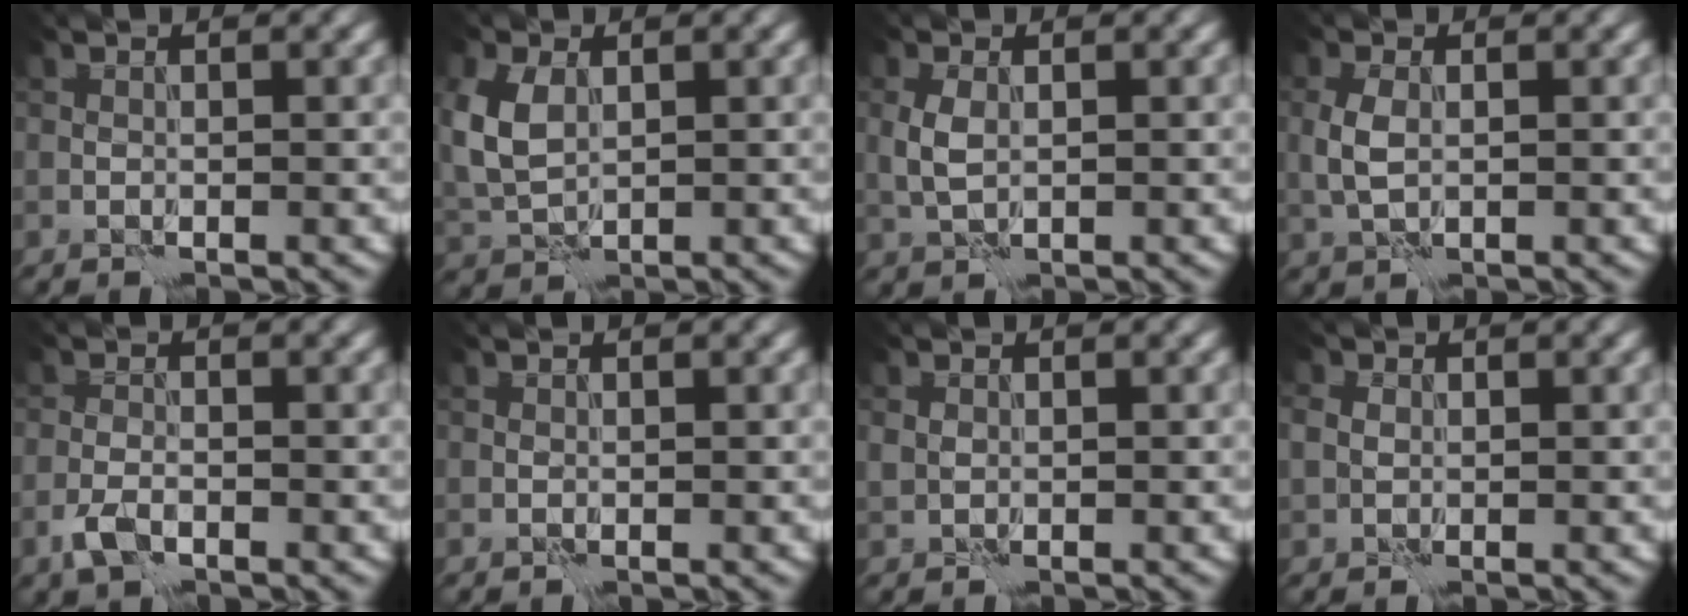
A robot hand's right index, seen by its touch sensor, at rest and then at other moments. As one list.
[{"total": 4.4, "force": [1.1, 2.9, 3.1], "torque": [-0.084, 0.004, 0.023]}, {"total": 1.7, "force": [0.3, 1.1, 1.3], "torque": [-0.036, -0.001, 0.009]}, {"total": 2.0, "force": [0.2, 1.3, 1.5], "torque": [-0.043, -0.002, 0.004]}, {"total": 2.0, "force": [-1.3, 0.8, 1.2], "torque": [-0.026, -0.001, -0.031]}, {"total": 0.0}, {"total": 0.6, "force": [0.2, 0.6, 0.2], "torque": [-0.003, -0.003, 0.003]}, {"total": 1.6, "force": [0.2, 1.5, 0.5], "torque": [-0.010, 0.002, 0.000]}]